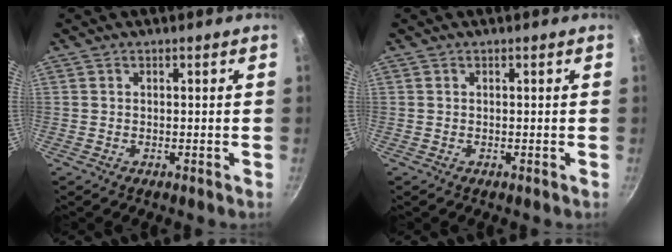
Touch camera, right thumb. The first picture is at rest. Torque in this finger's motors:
{"motor_torque": [0.00, 0.00, 0.13, -0.14, 0.00]}